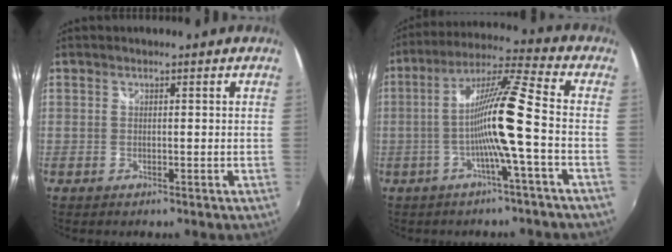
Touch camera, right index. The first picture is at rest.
{"total": 12.2, "force": [-3.1, -1.2, 11.7], "torque": [-0.216, 0.007, -0.059]}